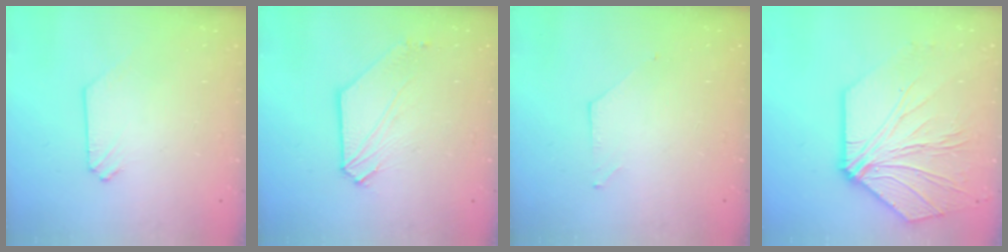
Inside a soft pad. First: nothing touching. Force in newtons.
{"total": 5.4, "press": 5.3, "slide": 0.8}
{"total": 0.0}
{"total": 13.5, "press": 13.4, "slide": 1.5}